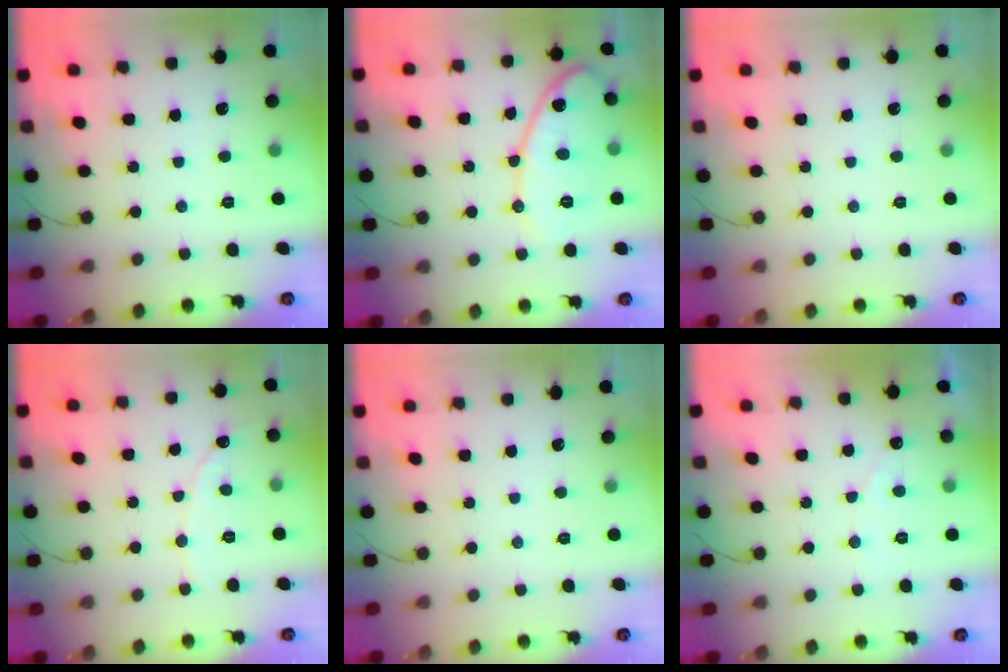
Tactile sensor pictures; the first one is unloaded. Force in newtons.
{"total": 13.5, "press": 13.5, "slide": 1.2}
{"total": 0.0}
{"total": 2.3, "press": 2.3, "slide": 0.2}
{"total": 0.0}
{"total": 3.4, "press": 3.4, "slide": 0.1}